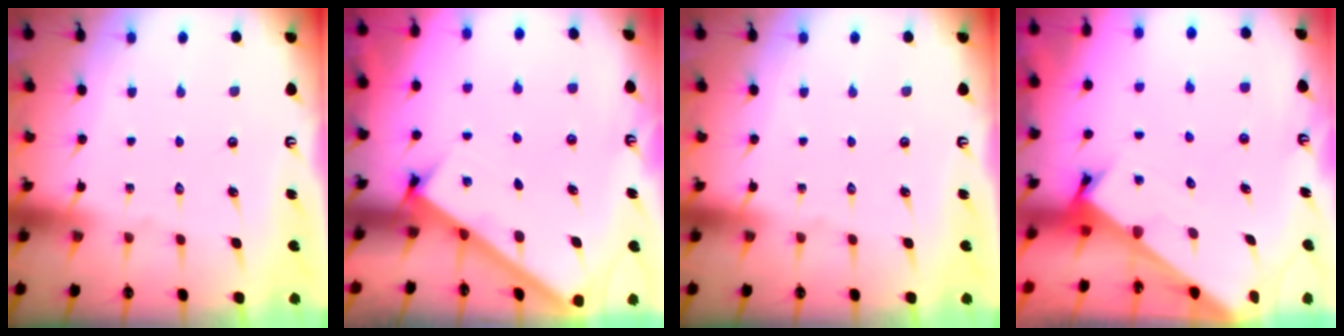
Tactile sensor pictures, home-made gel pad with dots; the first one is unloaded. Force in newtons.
{"total": 3.0, "press": 3.0, "slide": 0.2}
{"total": 0.0}
{"total": 2.4, "press": 2.3, "slide": 0.3}